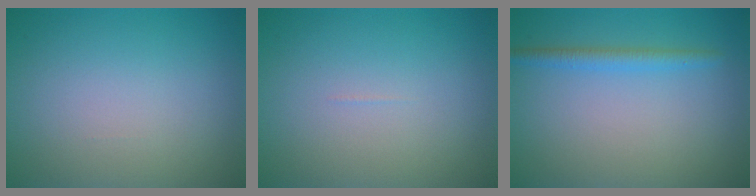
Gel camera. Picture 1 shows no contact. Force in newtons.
{"total": 0.0}
{"total": 1.8, "press": 1.8, "slide": 0.0}